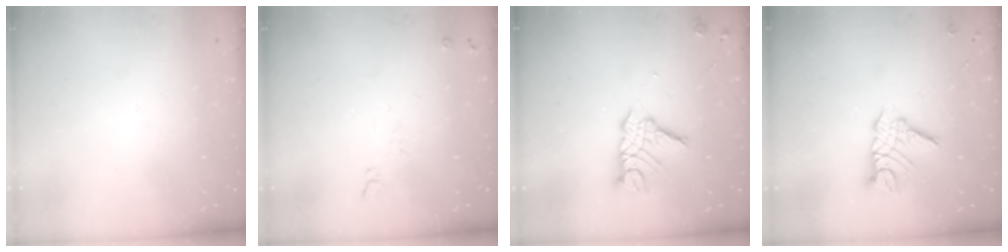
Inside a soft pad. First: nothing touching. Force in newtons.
{"total": 5.2, "press": 5.1, "slide": 1.1}
{"total": 11.0, "press": 11.0, "slide": 1.1}
{"total": 10.3, "press": 10.3, "slide": 0.9}